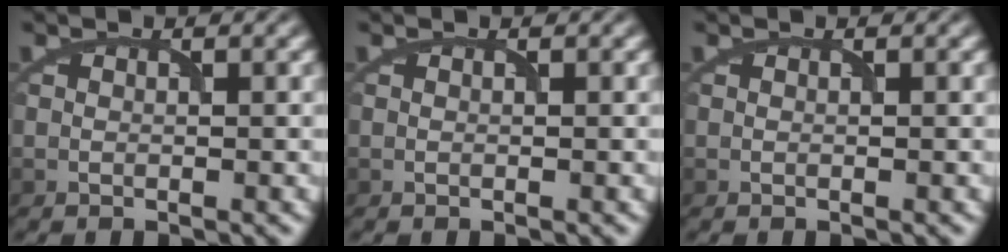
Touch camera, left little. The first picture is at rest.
{"total": 0.0}
{"total": 0.0}